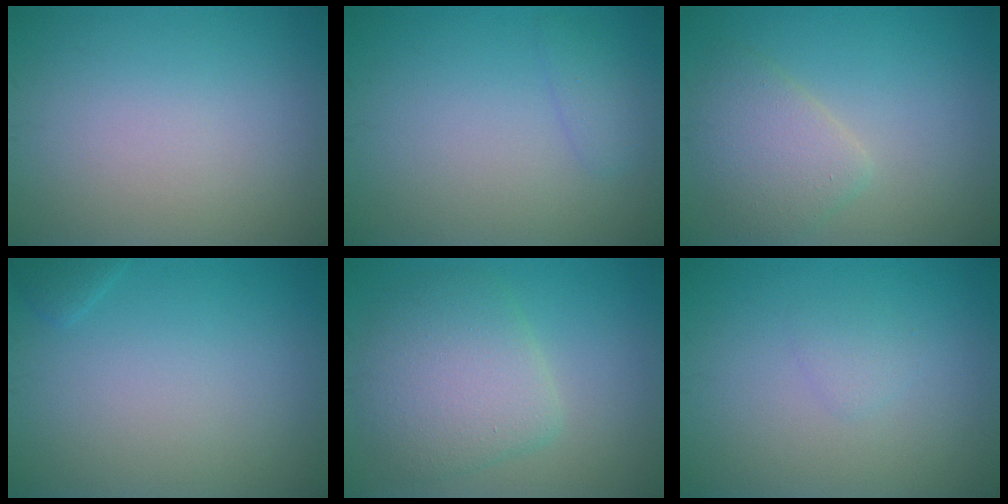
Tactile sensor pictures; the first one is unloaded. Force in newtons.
{"total": 1.3, "press": 1.3, "slide": 0.1}
{"total": 3.6, "press": 3.6, "slide": 0.2}
{"total": 0.7, "press": 0.7, "slide": 0.1}
{"total": 5.6, "press": 5.6, "slide": 0.3}
{"total": 1.0, "press": 1.0, "slide": 0.1}